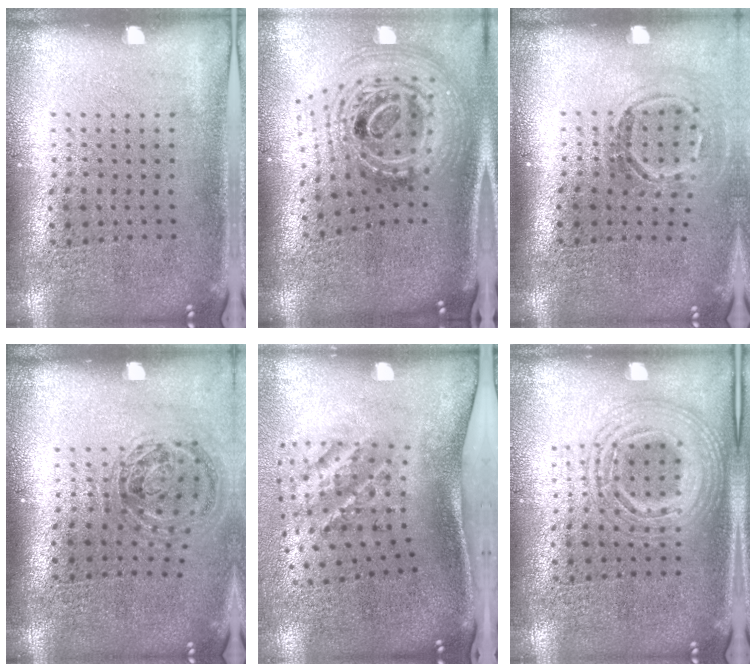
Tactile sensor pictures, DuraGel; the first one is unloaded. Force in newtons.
{"total": 2.7, "press": 1.9, "slide": 1.9}
{"total": 1.7, "press": 1.2, "slide": 1.1}
{"total": 1.2, "press": 1.1, "slide": 0.4}
{"total": 2.1, "press": 1.3, "slide": 1.7}
{"total": 2.3, "press": 2.3, "slide": 0.3}